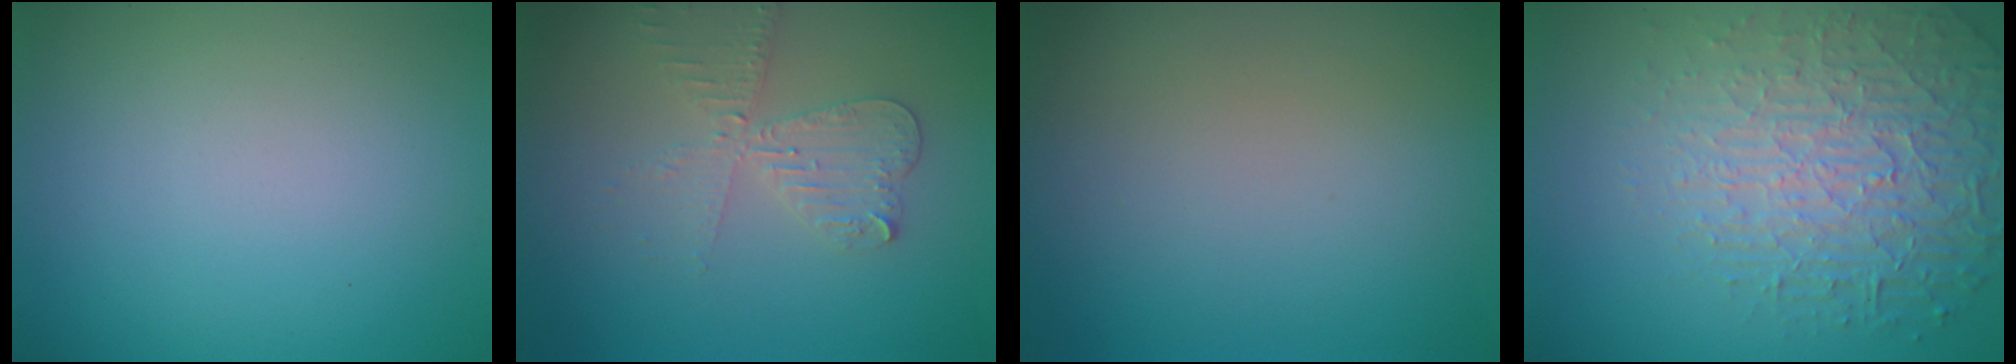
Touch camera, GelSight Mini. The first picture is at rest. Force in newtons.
{"total": 3.5, "press": 3.0, "slide": 1.9}
{"total": 0.0}
{"total": 6.8, "press": 5.2, "slide": 4.4}